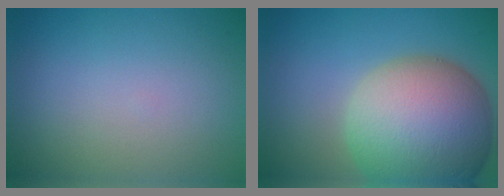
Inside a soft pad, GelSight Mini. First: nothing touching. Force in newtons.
{"total": 14.8, "press": 14.8, "slide": 1.0}